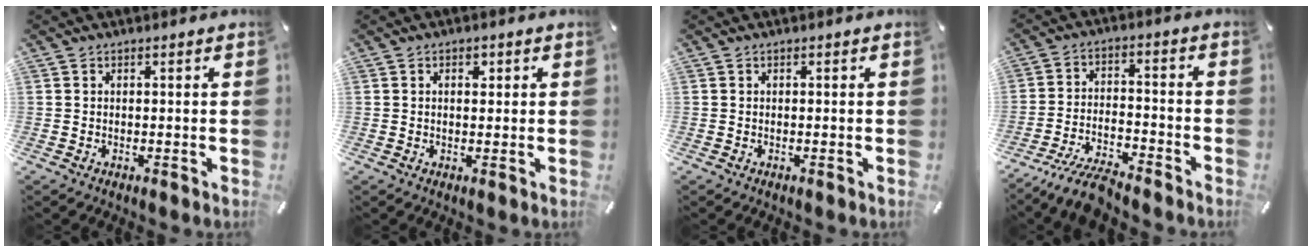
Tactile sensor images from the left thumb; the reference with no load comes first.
{"total": 2.1, "force": [0.6, 1.4, 1.4], "torque": [-0.015, 0.002, 0.005]}
{"total": 0.0}
{"total": 9.5, "force": [-8.3, 1.8, 4.1], "torque": [-0.075, 0.039, -0.160]}